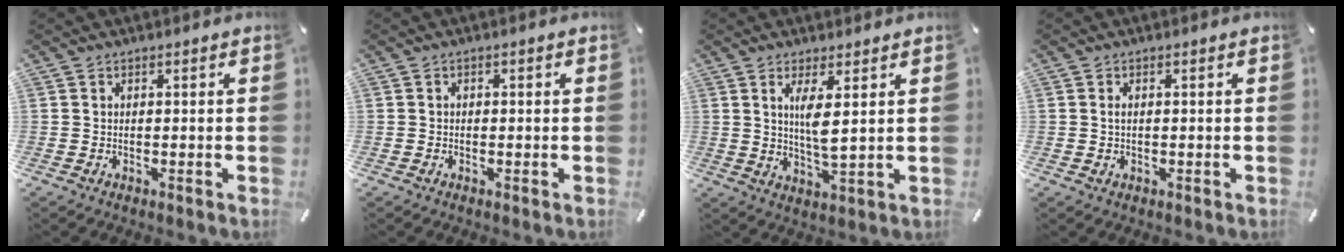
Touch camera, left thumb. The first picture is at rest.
{"total": 0.6, "force": [-0.2, 0.4, 0.3], "torque": [-0.006, 0.001, -0.005]}
{"total": 6.0, "force": [1.9, 1.2, 5.6], "torque": [-0.112, -0.009, 0.029]}
{"total": 1.2, "force": [0.0, 0.5, 1.1], "torque": [-0.022, 0.002, -0.001]}